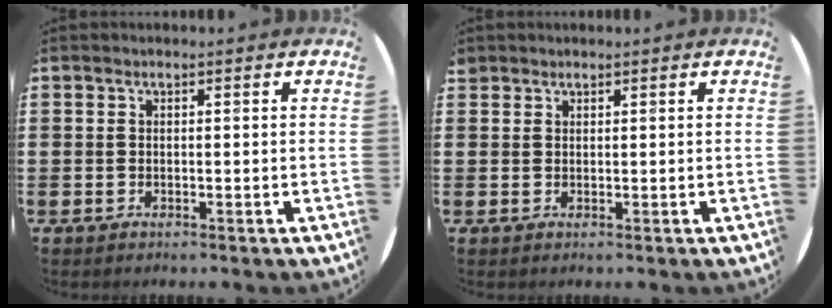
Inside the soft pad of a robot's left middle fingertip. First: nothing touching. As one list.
[{"total": 0.9, "force": [0.8, 0.2, -0.1], "torque": [0.001, 0.002, 0.017]}]